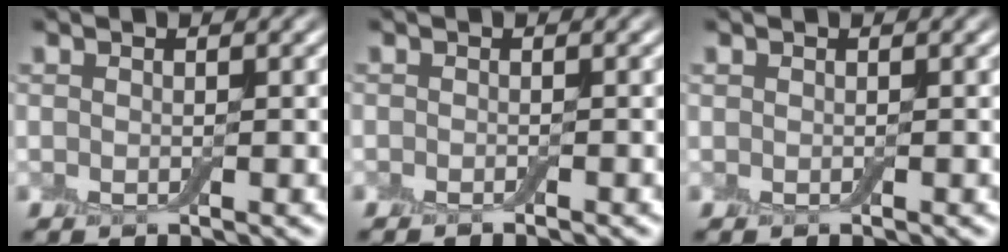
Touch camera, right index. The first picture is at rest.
{"total": 0.6, "force": [-0.6, 0.1, 0.2], "torque": [-0.004, -0.002, -0.012]}
{"total": 0.0}